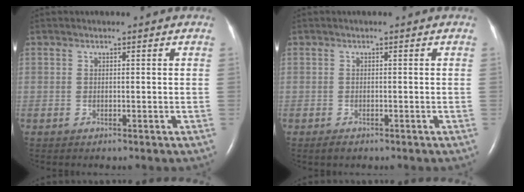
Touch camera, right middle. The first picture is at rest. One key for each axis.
{"total": 1.2, "fx": -0.8, "fy": 0.5, "fz": 0.6, "tx": -0.016, "ty": -0.001, "tz": -0.010}